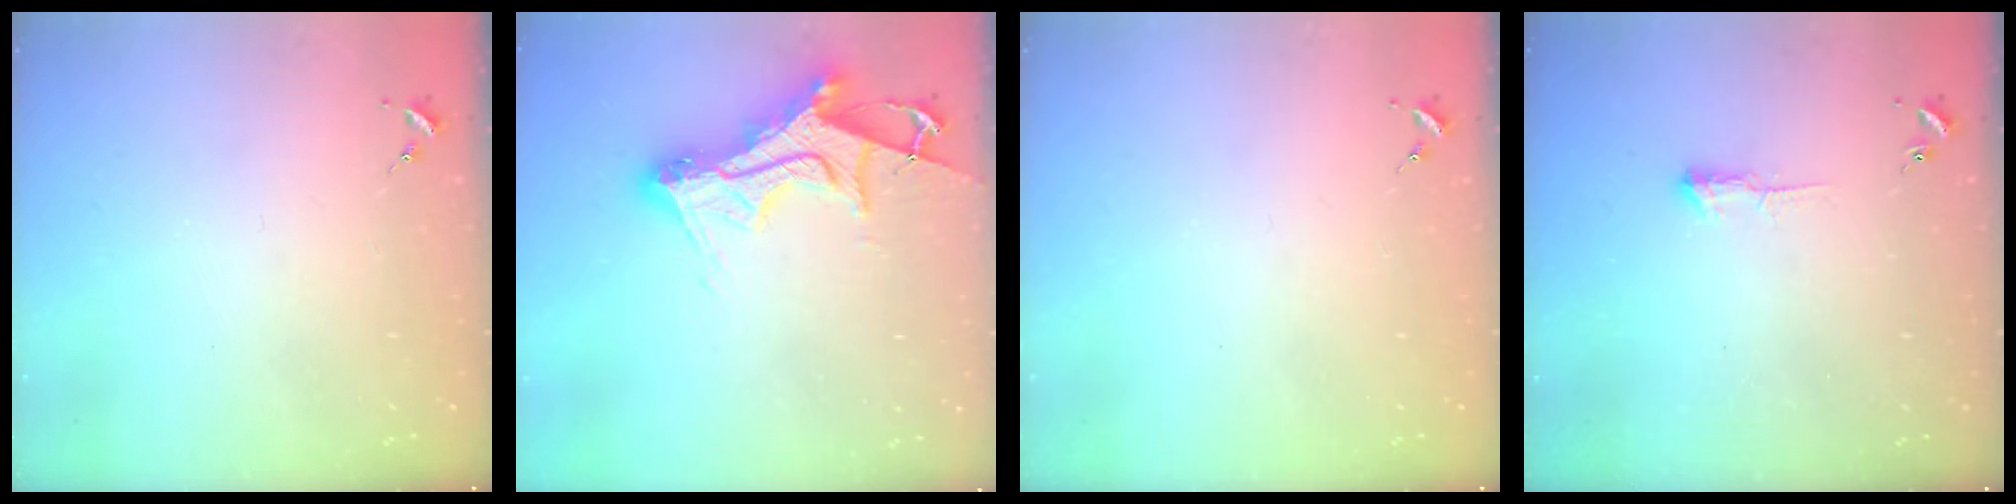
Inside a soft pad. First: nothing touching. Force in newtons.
{"total": 16.6, "press": 16.5, "slide": 1.5}
{"total": 0.0}
{"total": 3.6, "press": 3.6, "slide": 0.6}